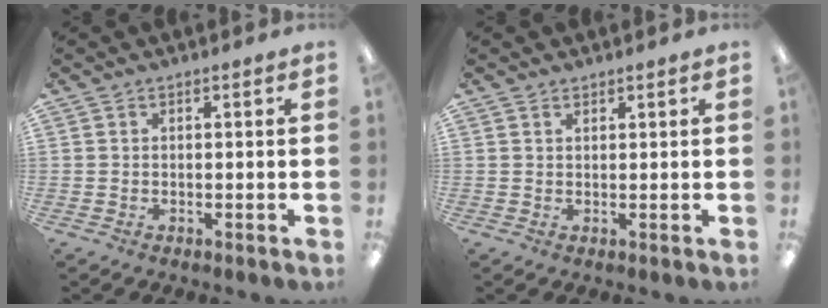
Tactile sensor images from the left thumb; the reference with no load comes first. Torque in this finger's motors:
{"motor_torque": [-0.07, -0.19, -0.13, -0.11, -0.03]}